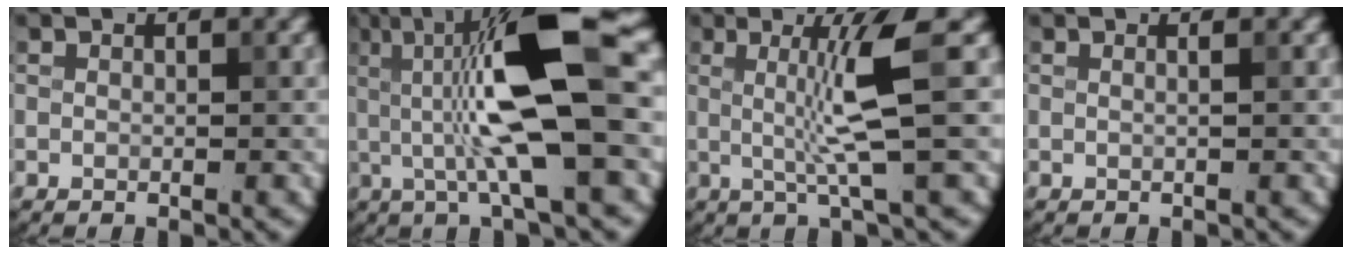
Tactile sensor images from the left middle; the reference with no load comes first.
{"total": 11.4, "force": [1.5, 2.7, 11.0], "torque": [-0.192, 0.005, 0.025]}
{"total": 5.3, "force": [0.5, 0.4, 5.3], "torque": [-0.096, 0.001, 0.011]}
{"total": 1.0, "force": [0.2, 0.5, 0.9], "torque": [-0.007, 0.000, -0.008]}